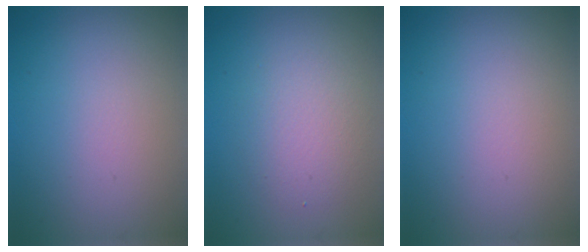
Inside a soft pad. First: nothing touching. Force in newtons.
{"total": 2.9, "press": 2.9, "slide": 0.4}
{"total": 0.0}